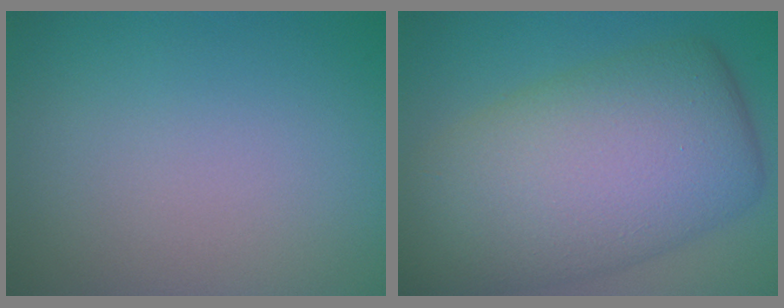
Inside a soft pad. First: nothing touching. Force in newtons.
{"total": 12.2, "press": 12.2, "slide": 0.4}